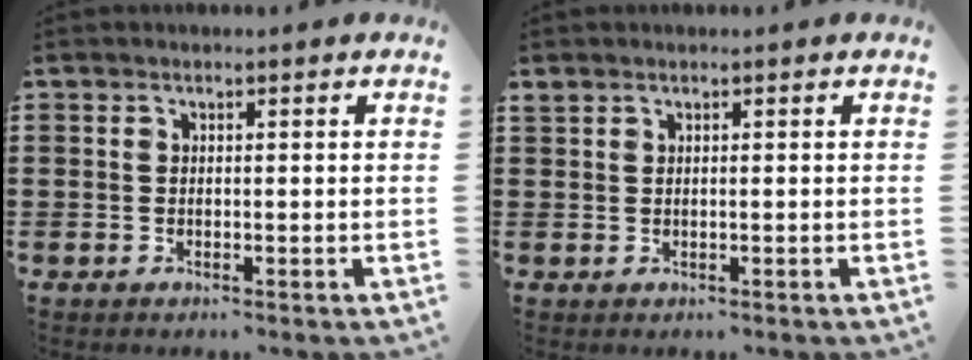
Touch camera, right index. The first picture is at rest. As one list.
[{"total": 0.6, "force": [0.4, 0.1, 0.3], "torque": [-0.008, 0.001, 0.008]}]